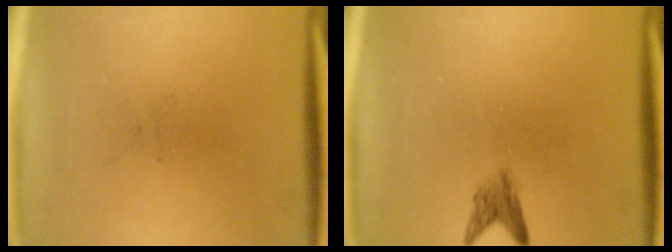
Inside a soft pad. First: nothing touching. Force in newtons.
{"total": 2.0}